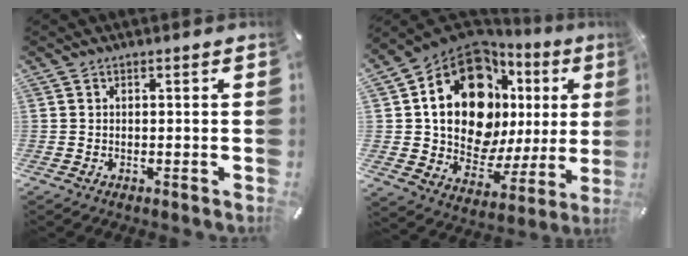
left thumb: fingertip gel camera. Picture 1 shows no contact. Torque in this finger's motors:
{"motor_torque": [2.17, 2.83, 1.66, -1.11, 0.77]}